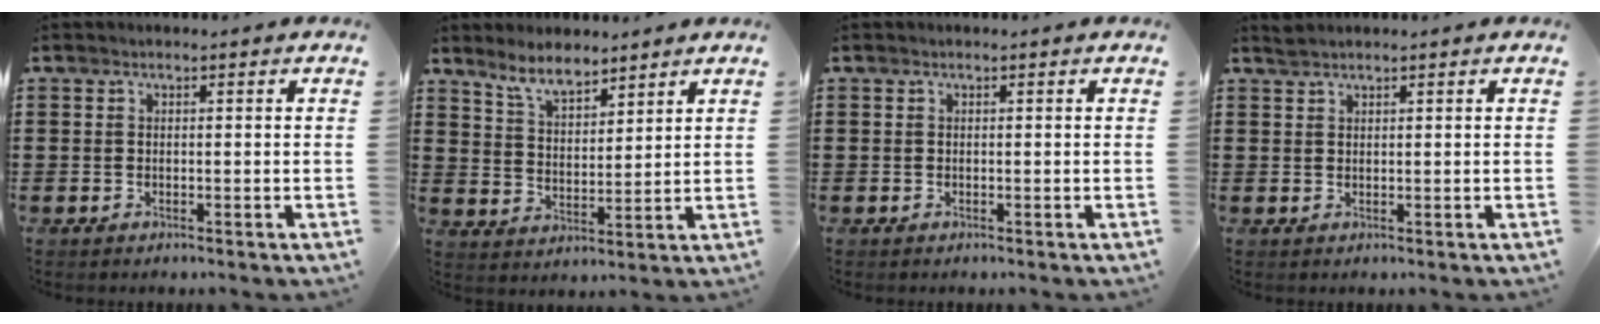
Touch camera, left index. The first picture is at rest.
{"total": 6.2, "force": [5.5, 1.6, 2.5], "torque": [-0.067, -0.011, 0.102]}
{"total": 0.0}
{"total": 1.0, "force": [0.9, 0.0, 0.3], "torque": [-0.007, -0.001, 0.018]}